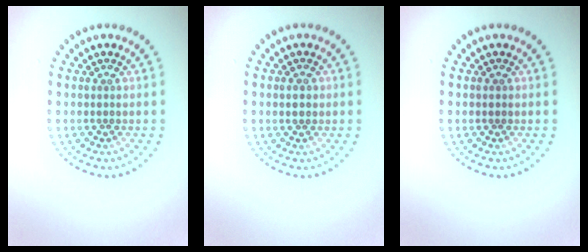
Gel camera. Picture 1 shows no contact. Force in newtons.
{"total": 1.2, "press": 1.1, "slide": 0.2}
{"total": 0.5, "press": 0.5, "slide": 0.1}